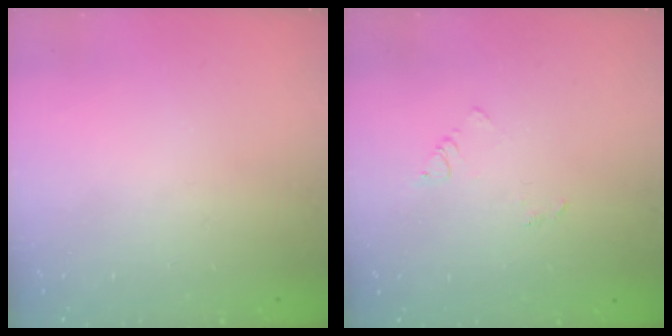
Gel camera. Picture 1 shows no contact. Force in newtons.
{"total": 2.9, "press": 2.9, "slide": 0.3}